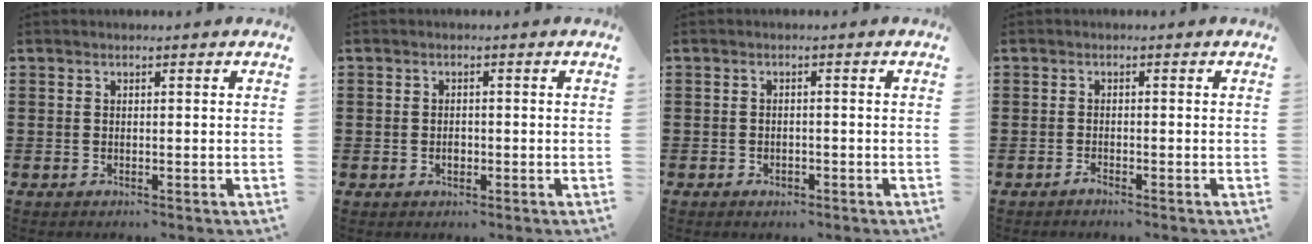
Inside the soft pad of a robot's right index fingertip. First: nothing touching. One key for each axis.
{"total": 1.5, "fx": -0.4, "fy": 1.1, "fz": 0.9, "tx": -0.017, "ty": 0.002, "tz": -0.008}
{"total": 1.0, "fx": -0.7, "fy": 0.7, "fz": 0.3, "tx": -0.008, "ty": -0.001, "tz": -0.015}
{"total": 1.0, "fx": -0.9, "fy": 0.1, "fz": 0.4, "tx": -0.010, "ty": -0.002, "tz": -0.017}